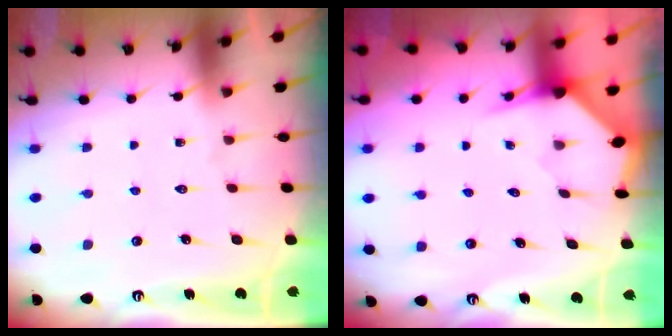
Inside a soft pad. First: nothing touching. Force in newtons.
{"total": 3.3, "press": 3.3, "slide": 0.3}